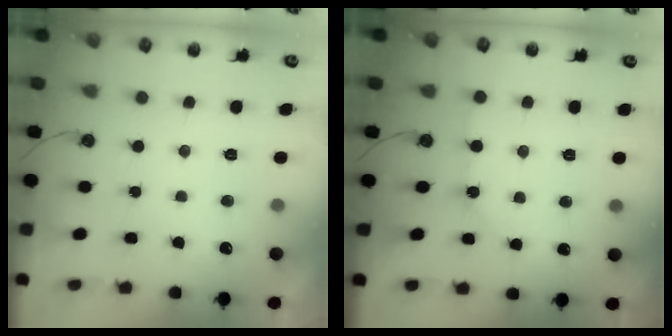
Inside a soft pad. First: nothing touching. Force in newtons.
{"total": 3.6, "press": 3.5, "slide": 0.6}